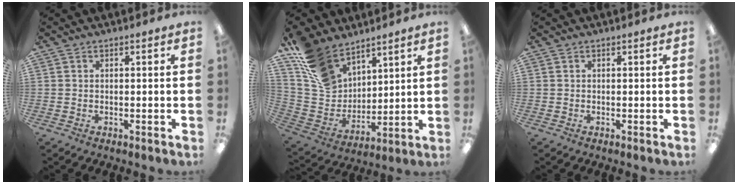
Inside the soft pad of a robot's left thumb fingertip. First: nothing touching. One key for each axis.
{"total": 15.8, "fx": 11.0, "fy": 9.7, "fz": 5.8, "tx": -0.132, "ty": -0.059, "tz": 0.221}
{"total": 0.0}